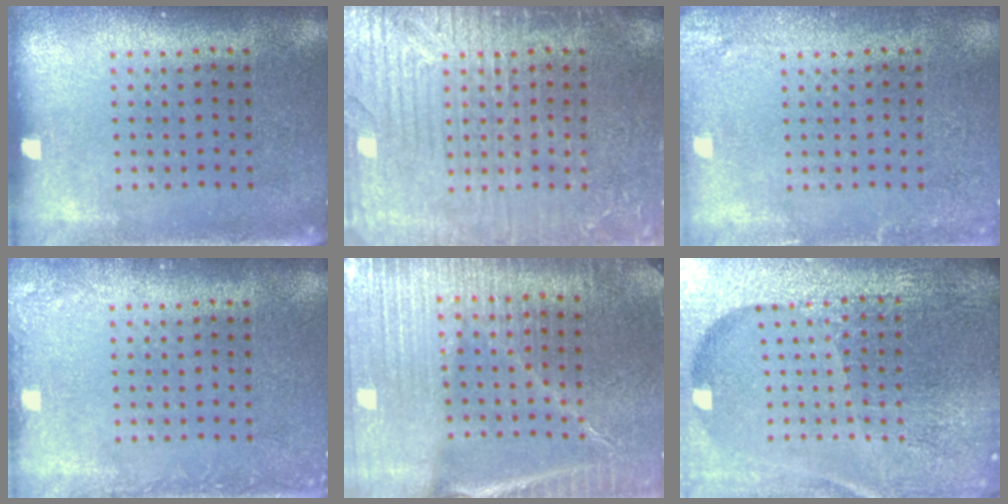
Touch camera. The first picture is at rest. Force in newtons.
{"total": 5.5, "press": 5.4, "slide": 0.7}
{"total": 2.0, "press": 1.9, "slide": 0.1}
{"total": 1.3, "press": 1.3, "slide": 0.1}
{"total": 4.4, "press": 4.1, "slide": 1.7}
{"total": 6.7, "press": 5.8, "slide": 3.3}